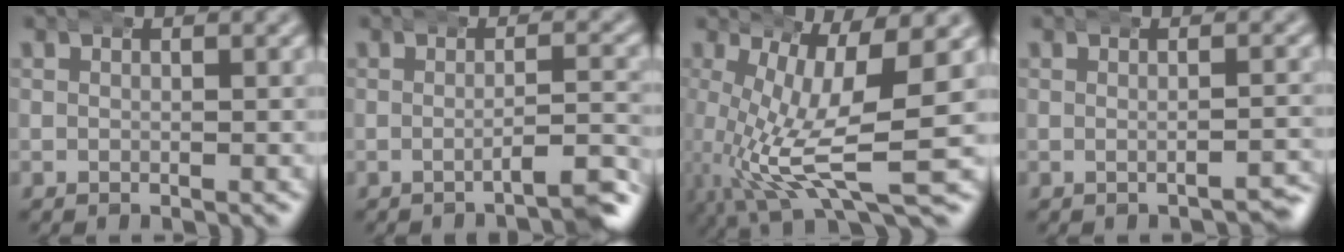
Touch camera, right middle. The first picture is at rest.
{"total": 3.5, "force": [-2.7, -0.2, 2.2], "torque": [-0.024, 0.000, -0.044]}
{"total": 9.3, "force": [-0.3, 3.7, 8.6], "torque": [-0.162, -0.025, 0.002]}
{"total": 2.1, "force": [-2.0, 0.0, 0.9], "torque": [-0.008, 0.007, -0.031]}